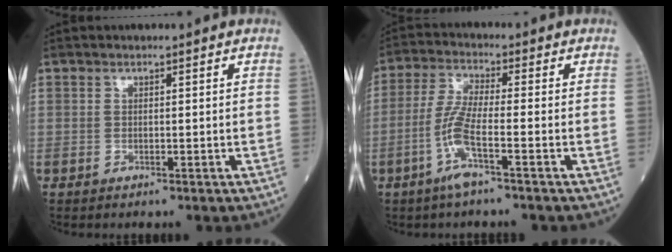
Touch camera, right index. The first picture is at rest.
{"total": 6.4, "force": [-2.9, -0.1, 5.8], "torque": [-0.126, -0.003, -0.063]}